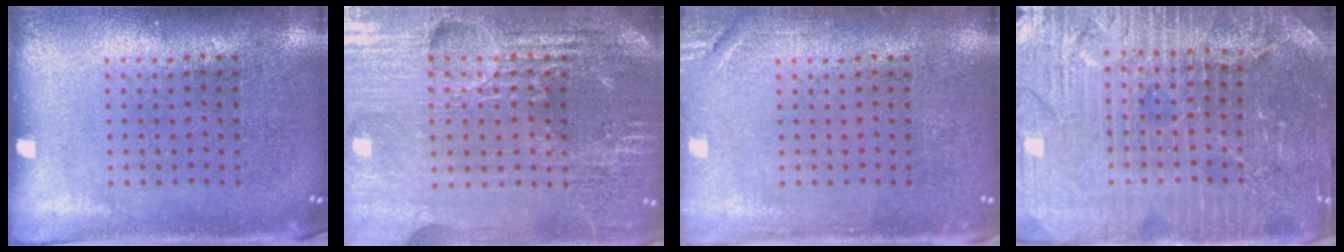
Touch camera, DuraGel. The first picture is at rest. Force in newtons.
{"total": 5.9, "press": 5.3, "slide": 2.6}
{"total": 1.5, "press": 1.5, "slide": 0.3}
{"total": 4.4, "press": 4.1, "slide": 1.4}